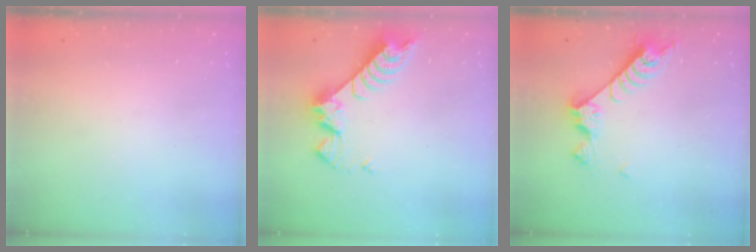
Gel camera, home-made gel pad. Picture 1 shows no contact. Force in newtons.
{"total": 7.6, "press": 7.5, "slide": 0.7}
{"total": 8.4, "press": 8.3, "slide": 0.8}